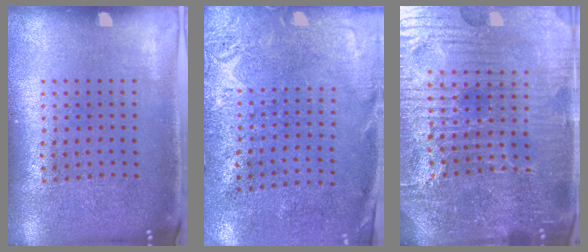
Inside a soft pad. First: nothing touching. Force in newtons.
{"total": 2.6, "press": 2.1, "slide": 1.6}
{"total": 6.0, "press": 5.6, "slide": 2.2}